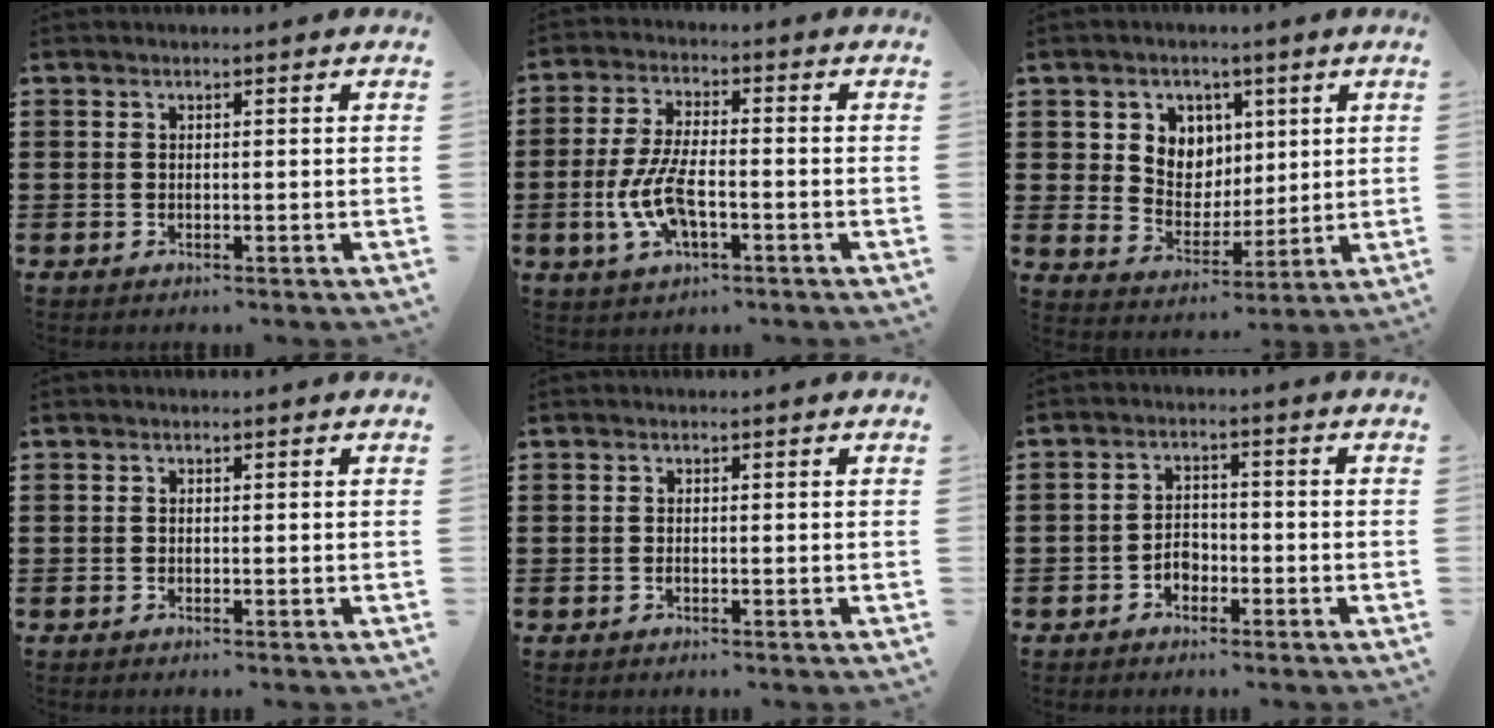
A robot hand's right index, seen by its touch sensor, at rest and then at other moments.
{"total": 7.9, "force": [-2.3, 3.1, 6.9], "torque": [-0.157, -0.008, -0.047]}
{"total": 5.9, "force": [2.4, 5.3, 0.6], "torque": [-0.040, -0.001, 0.040]}
{"total": 0.0}
{"total": 0.0}
{"total": 2.6, "force": [-1.6, 1.8, 1.1], "torque": [-0.025, 0.003, -0.034]}